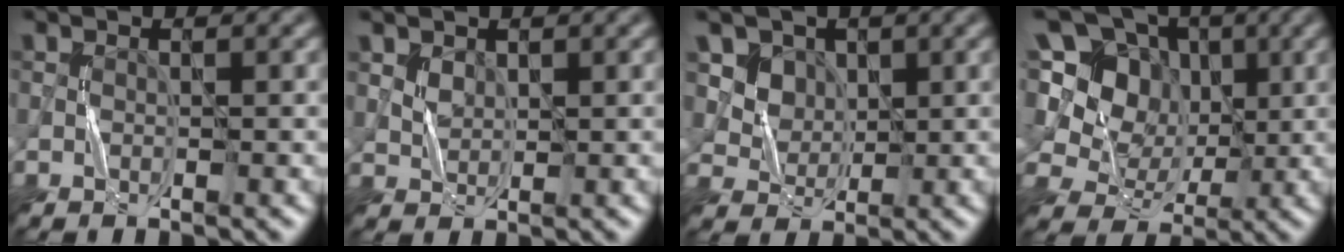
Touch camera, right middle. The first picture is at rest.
{"total": 1.6, "force": [1.0, 1.1, 0.6], "torque": [-0.017, -0.001, 0.024]}
{"total": 5.5, "force": [2.7, 4.3, 2.1], "torque": [-0.059, -0.009, 0.062]}
{"total": 12.5, "force": [3.8, 9.8, 6.8], "torque": [-0.157, 0.041, 0.046]}